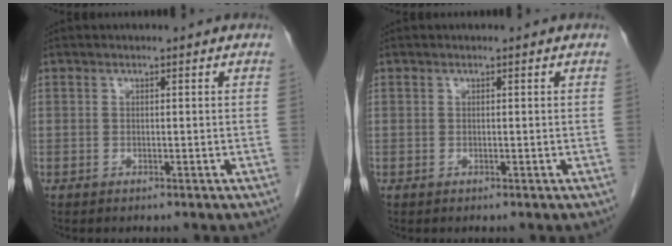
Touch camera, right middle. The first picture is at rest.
{"total": 0.0}